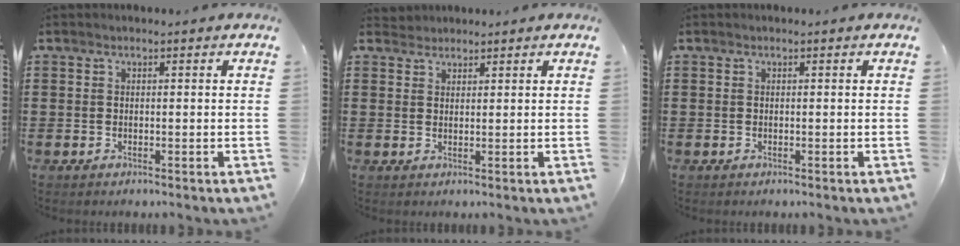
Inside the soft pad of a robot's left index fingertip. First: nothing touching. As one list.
[{"total": 1.5, "force": [1.4, 0.5, -0.4], "torque": [0.002, 0.003, 0.029]}, {"total": 0.0}]